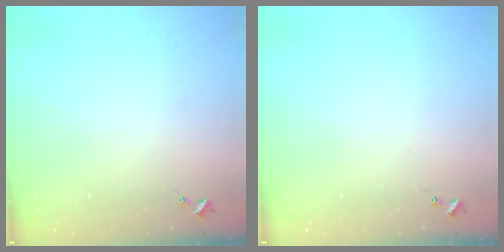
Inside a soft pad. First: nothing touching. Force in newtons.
{"total": 0.0}